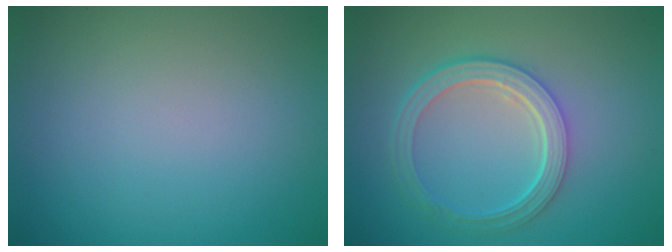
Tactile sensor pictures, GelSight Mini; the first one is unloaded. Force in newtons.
{"total": 4.8, "press": 3.5, "slide": 3.2}